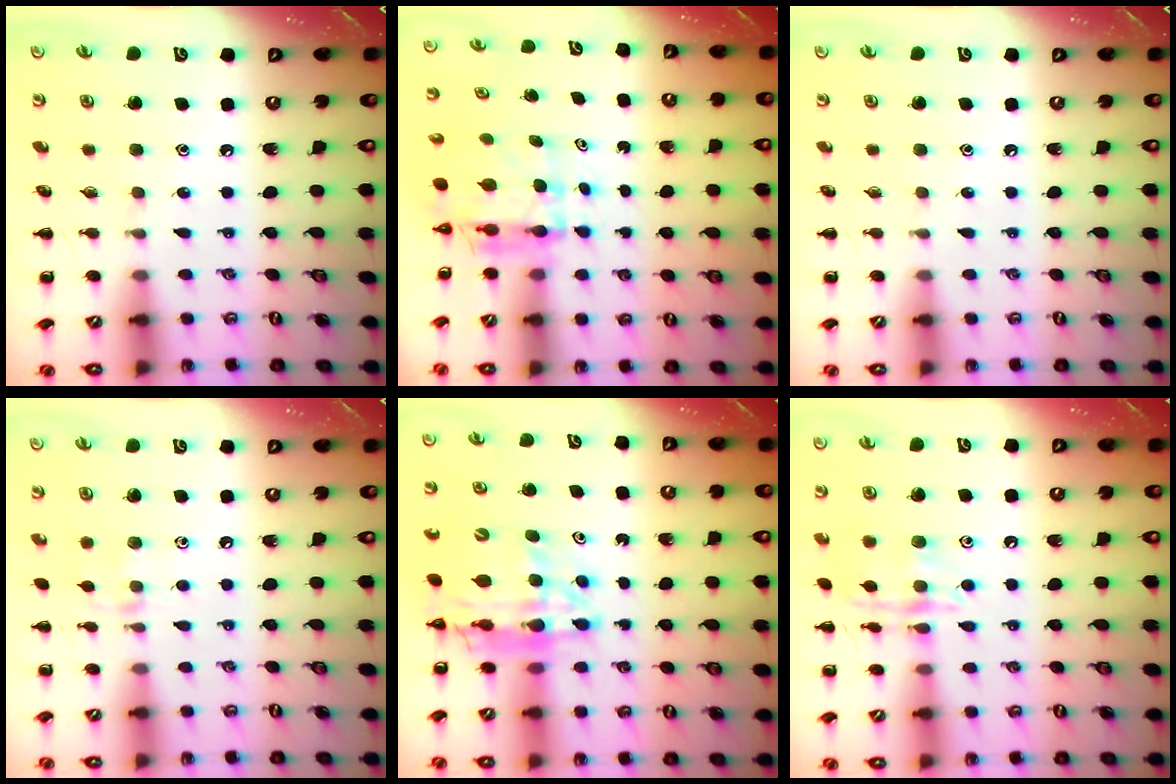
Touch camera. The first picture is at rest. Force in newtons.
{"total": 4.9, "press": 4.8, "slide": 1.1}
{"total": 0.0}
{"total": 4.4, "press": 4.2, "slide": 1.4}
{"total": 14.0, "press": 13.4, "slide": 4.0}
{"total": 12.3, "press": 12.3, "slide": 0.6}